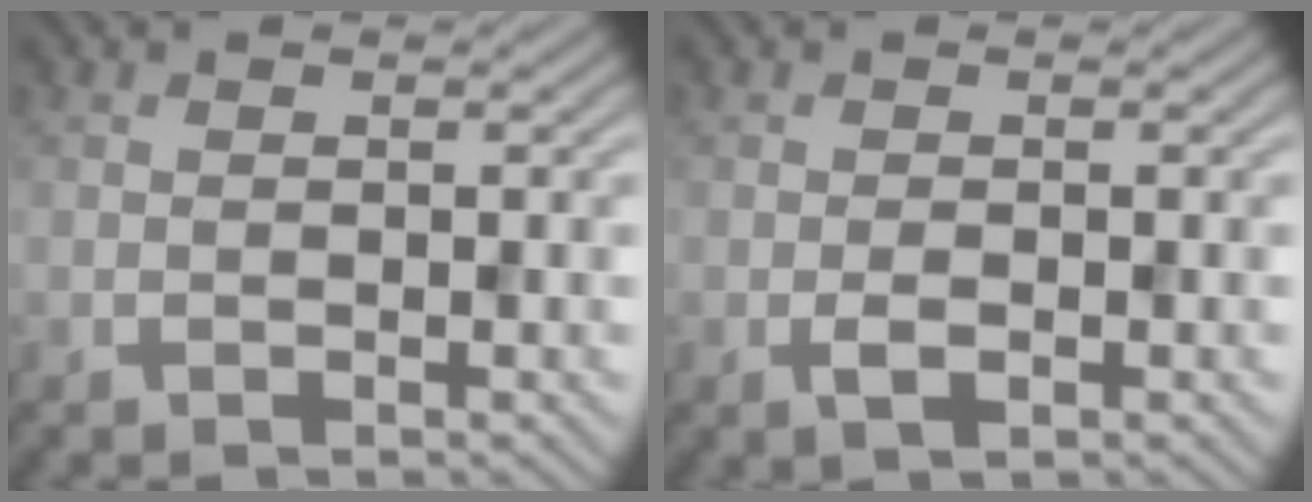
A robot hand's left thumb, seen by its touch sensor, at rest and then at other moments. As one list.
[{"total": 1.6, "force": [-0.5, 0.6, 1.4], "torque": [-0.030, -0.002, -0.011]}]